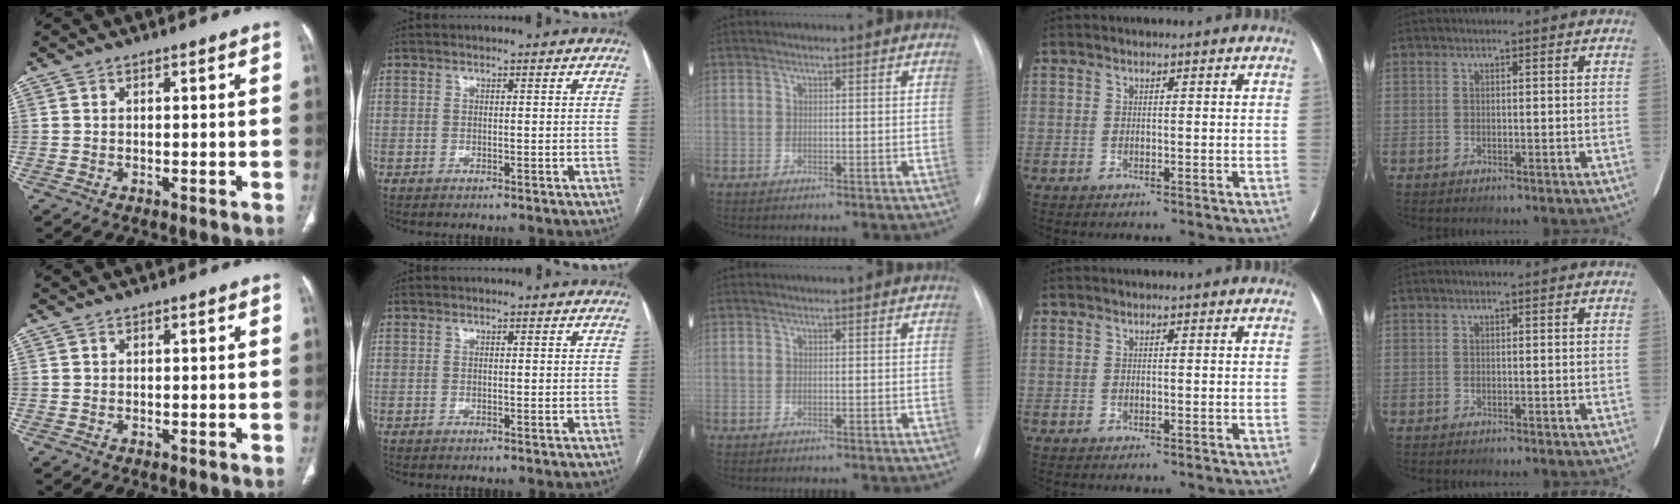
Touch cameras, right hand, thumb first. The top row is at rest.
{}